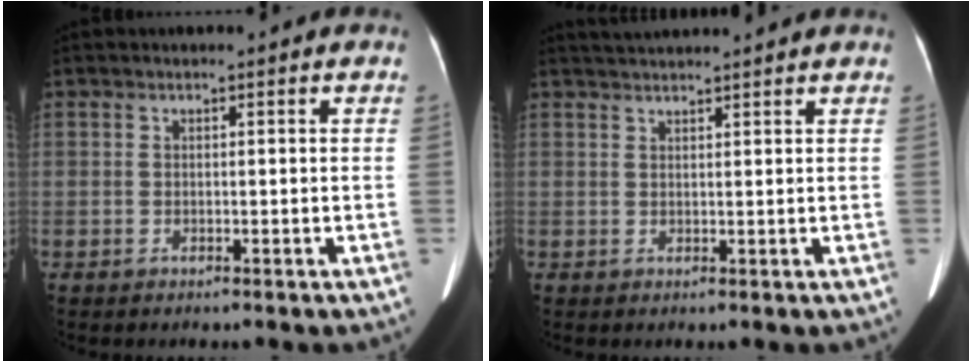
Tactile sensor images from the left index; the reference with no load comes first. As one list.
[{"total": 6.5, "force": [6.1, -0.5, 2.1], "torque": [-0.035, 0.033, 0.087]}]